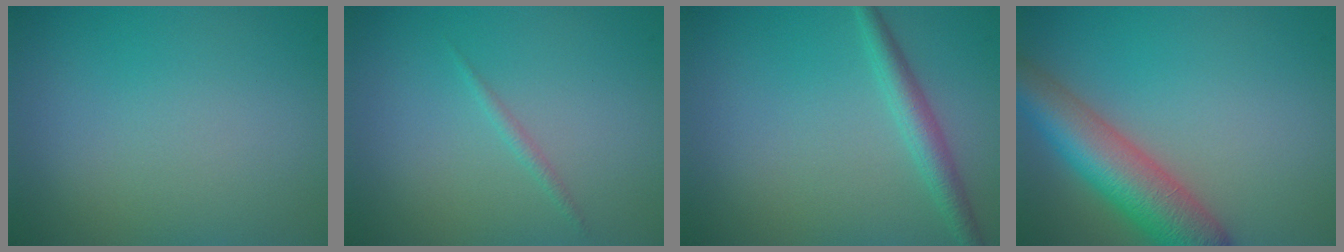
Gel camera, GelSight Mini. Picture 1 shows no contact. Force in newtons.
{"total": 0.7, "press": 0.7, "slide": 0.1}
{"total": 2.4, "press": 2.4, "slide": 0.1}
{"total": 7.2, "press": 7.2, "slide": 0.4}